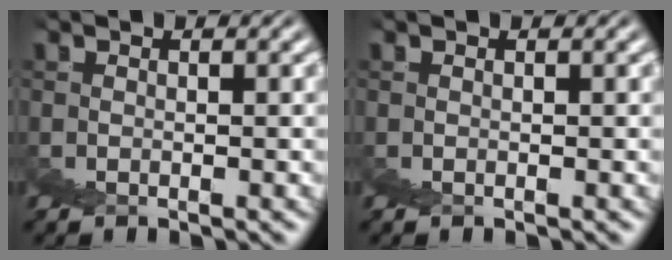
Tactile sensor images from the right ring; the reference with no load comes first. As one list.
[{"total": 0.0}]